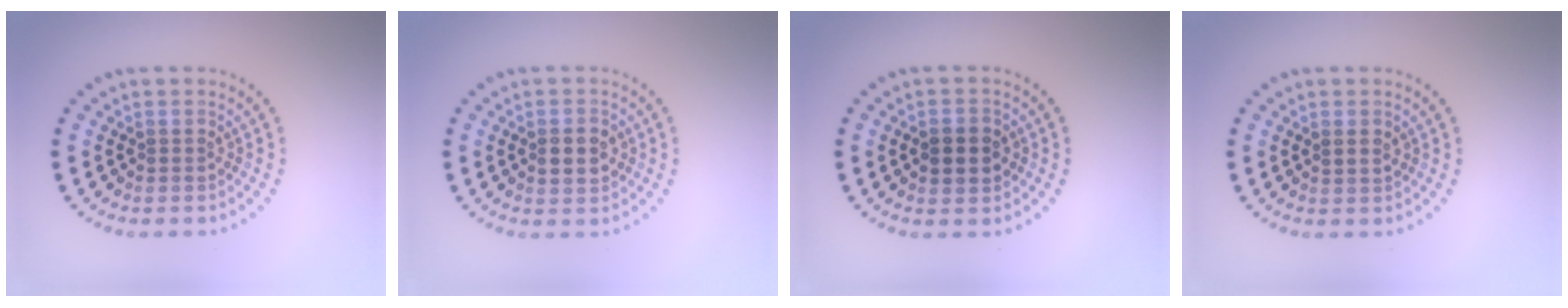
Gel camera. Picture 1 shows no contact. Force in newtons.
{"total": 2.2, "press": 2.2, "slide": 0.1}
{"total": 2.6, "press": 2.6, "slide": 0.1}
{"total": 1.1, "press": 1.0, "slide": 0.5}